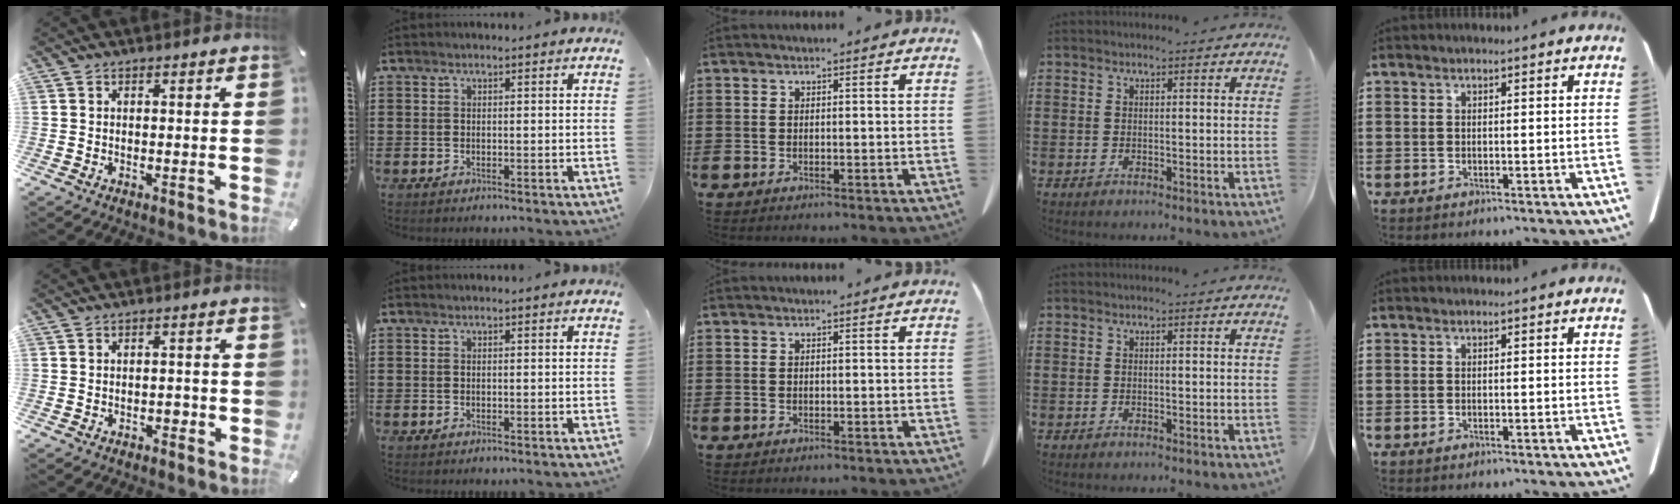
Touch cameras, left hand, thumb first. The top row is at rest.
{"thumb": {"total": 1.7, "force": [-0.8, 1.0, 1.0], "torque": [-0.019, 0.003, -0.016]}}